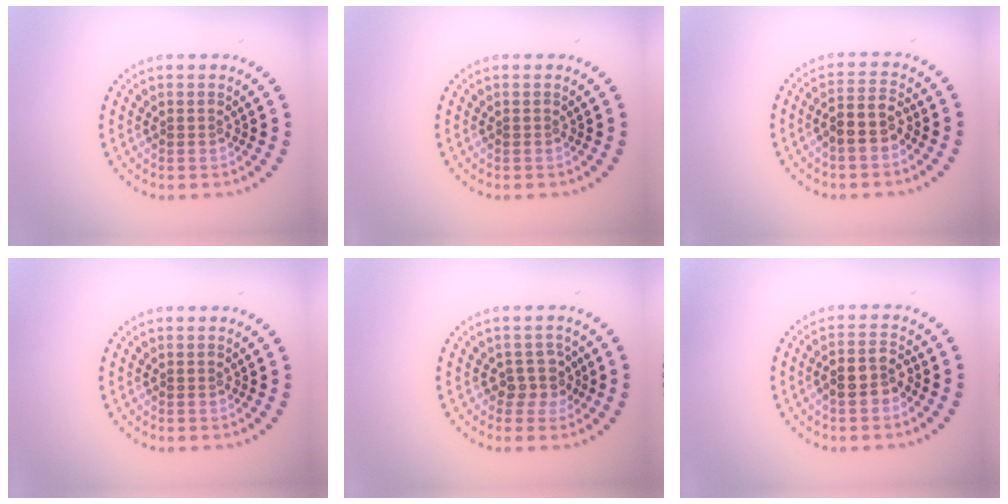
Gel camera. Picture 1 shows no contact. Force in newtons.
{"total": 0.0}
{"total": 2.9, "press": 2.5, "slide": 1.4}
{"total": 0.0}
{"total": 2.1, "press": 1.7, "slide": 1.3}
{"total": 2.8, "press": 2.6, "slide": 1.1}